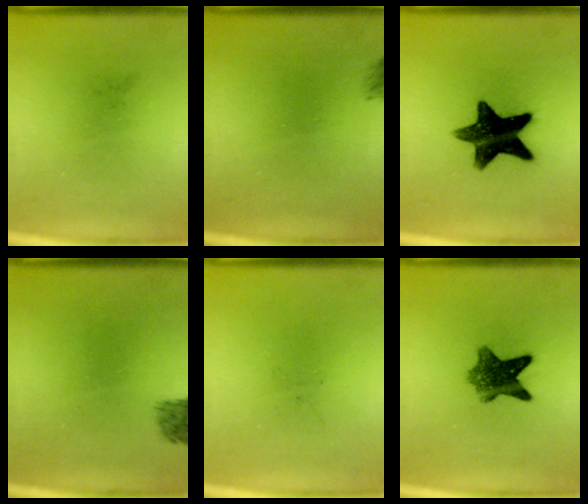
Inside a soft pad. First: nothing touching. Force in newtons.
{"total": 1.2}
{"total": 13.7}
{"total": 1.8}
{"total": 0.0}
{"total": 7.4}